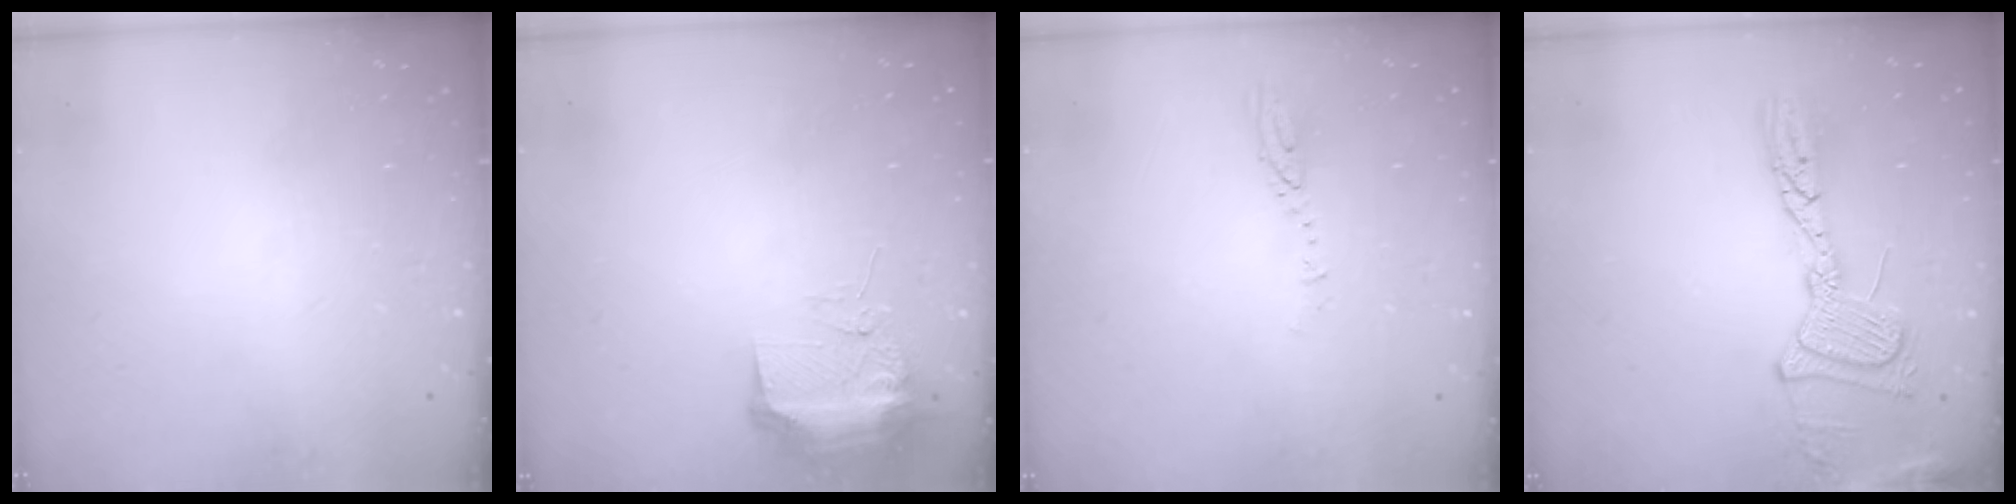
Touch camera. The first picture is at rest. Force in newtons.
{"total": 9.7, "press": 9.7, "slide": 1.0}
{"total": 2.9, "press": 2.9, "slide": 0.3}
{"total": 19.3, "press": 19.2, "slide": 1.8}